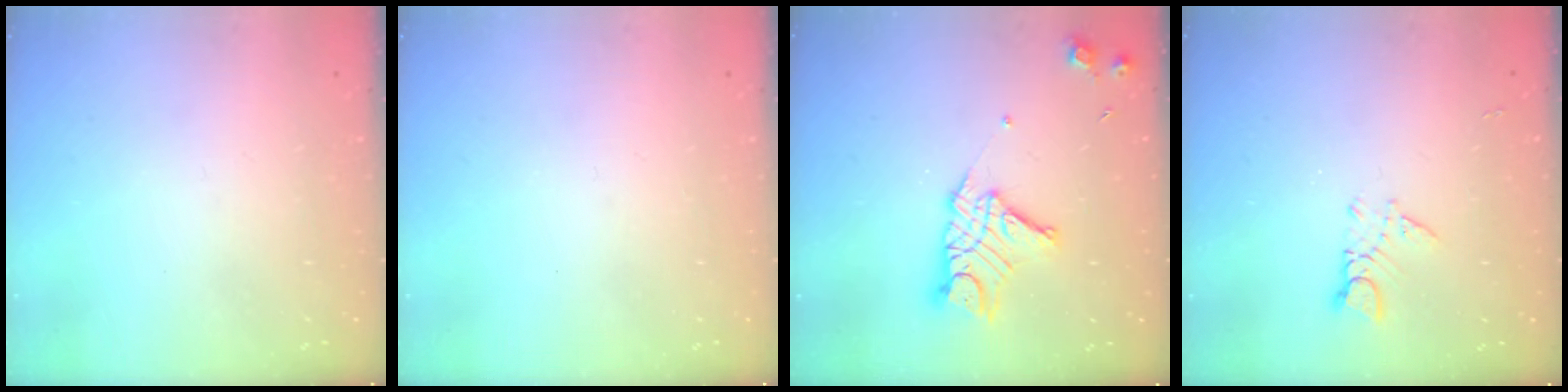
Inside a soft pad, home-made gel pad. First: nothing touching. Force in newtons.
{"total": 0.0}
{"total": 11.9, "press": 11.9, "slide": 1.2}
{"total": 2.7, "press": 2.7, "slide": 0.3}